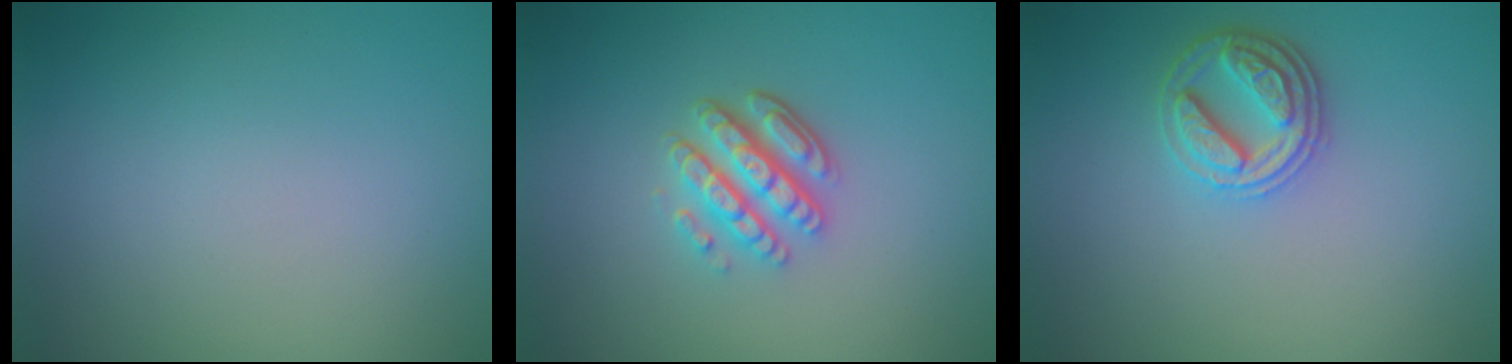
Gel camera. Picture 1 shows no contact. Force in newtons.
{"total": 3.9, "press": 3.1, "slide": 2.3}
{"total": 3.3, "press": 3.1, "slide": 1.3}